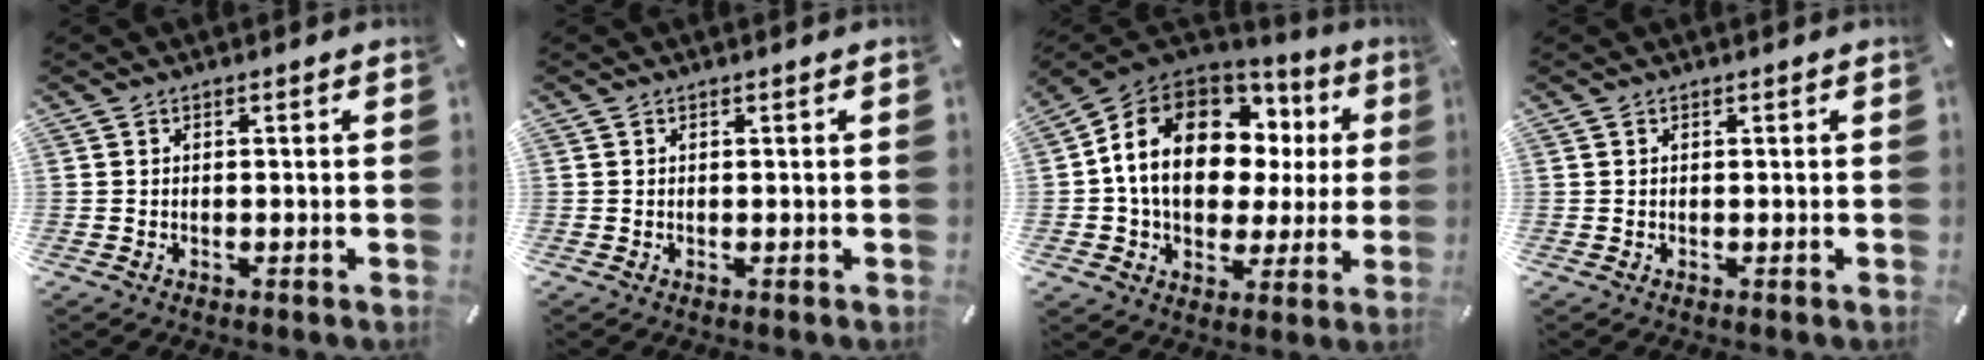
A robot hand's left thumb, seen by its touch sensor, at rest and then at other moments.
{"total": 0.0}
{"total": 17.2, "force": [3.9, 12.7, 10.9], "torque": [-0.210, -0.012, 0.069]}
{"total": 0.0}